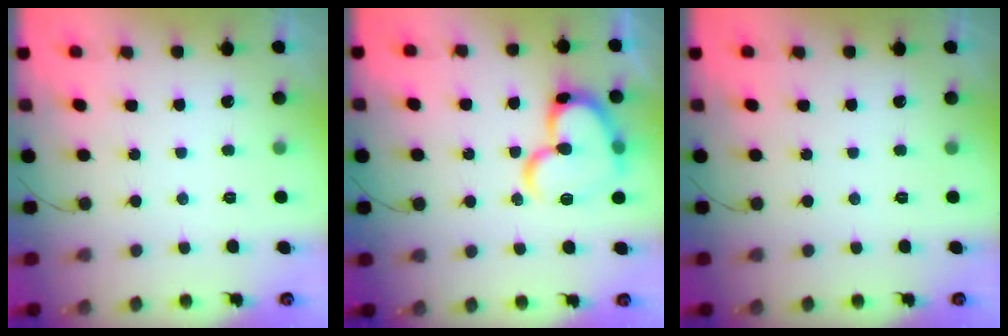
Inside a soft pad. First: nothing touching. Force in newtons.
{"total": 17.7, "press": 17.6, "slide": 1.8}
{"total": 0.0}